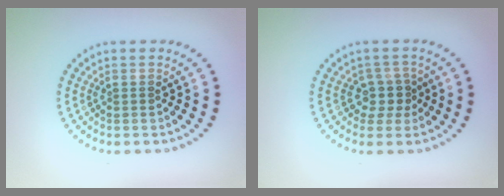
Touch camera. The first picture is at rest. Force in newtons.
{"total": 2.1, "press": 1.7, "slide": 1.3}